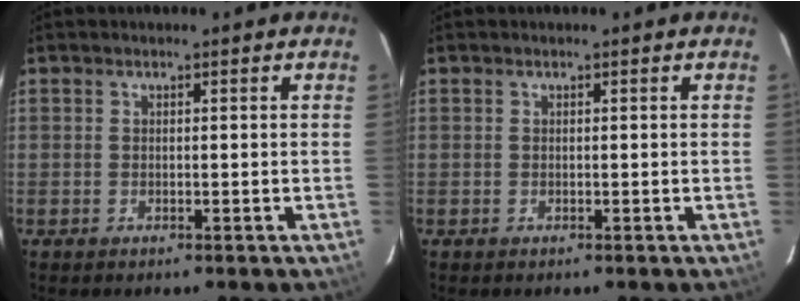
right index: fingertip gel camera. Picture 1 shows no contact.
{"total": 0.0}